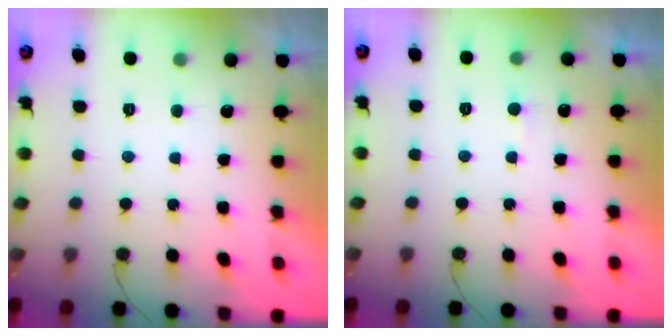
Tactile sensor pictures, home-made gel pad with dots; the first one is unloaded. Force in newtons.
{"total": 2.9, "press": 2.9, "slide": 0.3}